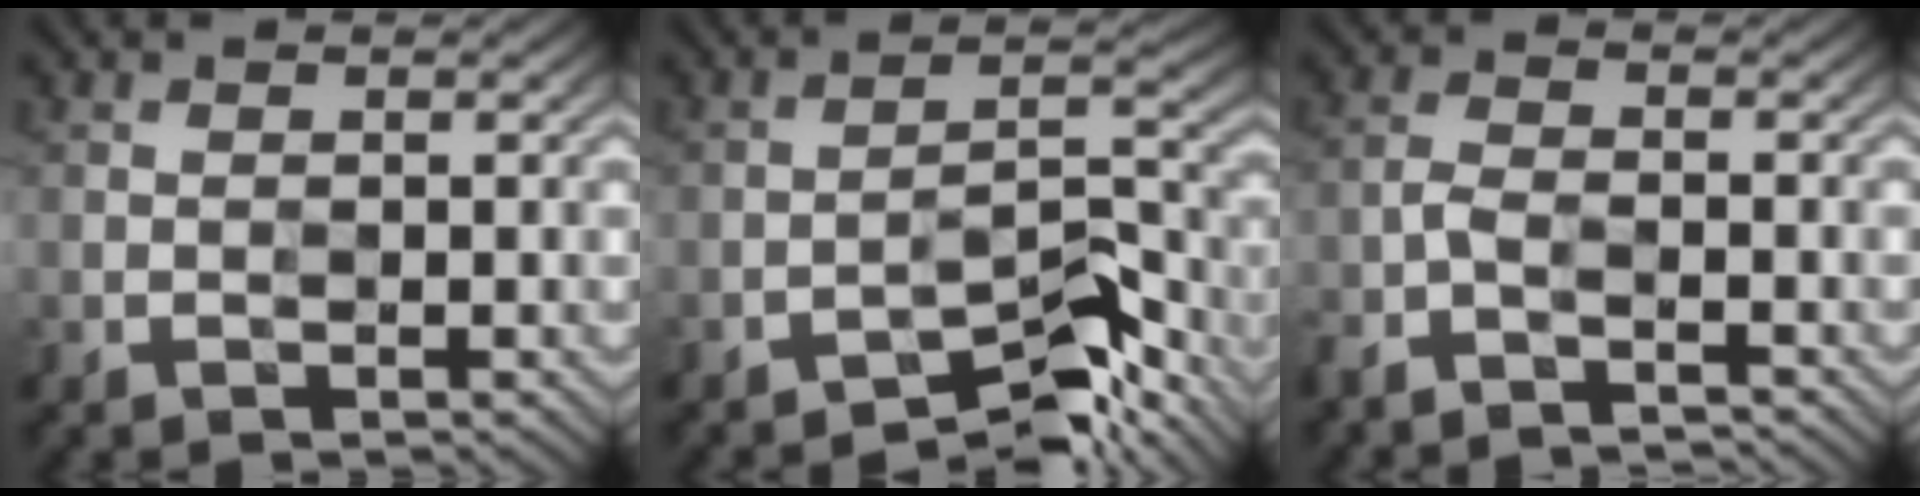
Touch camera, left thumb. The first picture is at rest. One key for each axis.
{"total": 7.2, "fx": -6.7, "fy": 0.7, "fz": 2.6, "tx": -0.026, "ty": 0.020, "tz": -0.114}
{"total": 2.2, "fx": -2.2, "fy": -0.2, "fz": 0.2, "tx": -0.018, "ty": -0.004, "tz": -0.057}